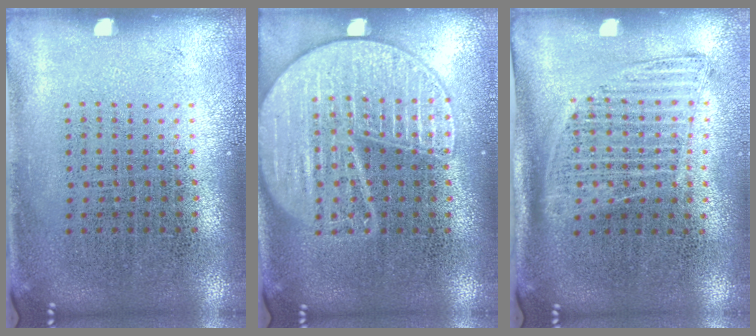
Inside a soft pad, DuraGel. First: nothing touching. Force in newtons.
{"total": 3.5, "press": 3.5, "slide": 0.3}
{"total": 1.3, "press": 1.1, "slide": 0.7}